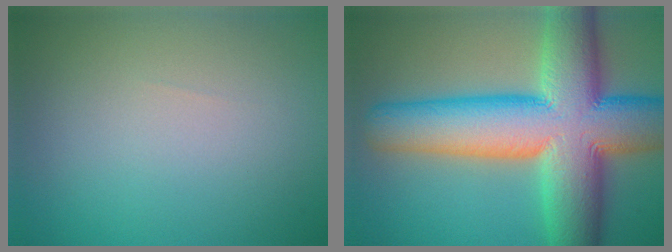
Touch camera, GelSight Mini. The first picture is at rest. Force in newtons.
{"total": 15.5, "press": 15.5, "slide": 0.4}